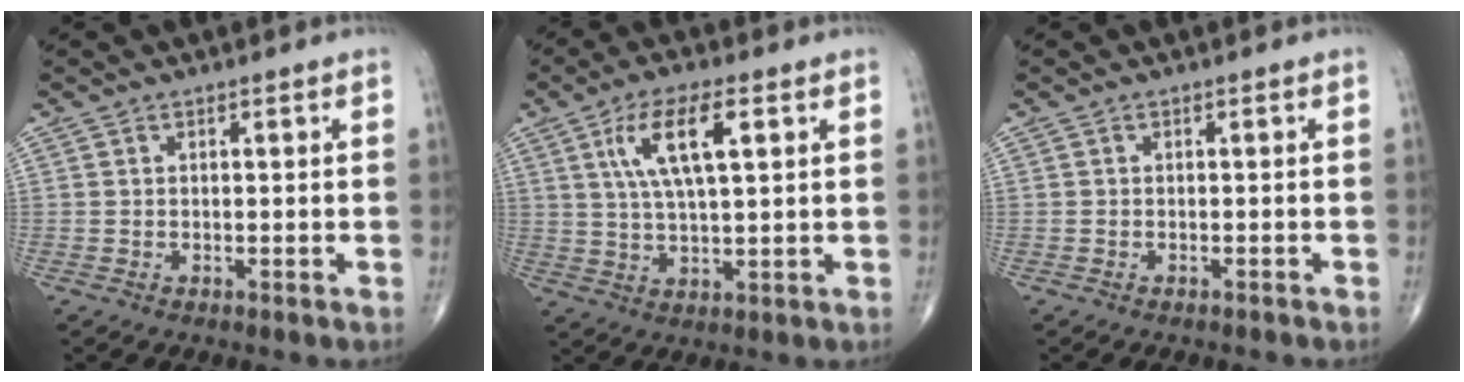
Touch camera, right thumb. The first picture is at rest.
{"total": 10.3, "force": [3.5, 3.3, 9.1], "torque": [-0.170, -0.002, 0.068]}
{"total": 1.5, "force": [-1.3, 0.4, 0.5], "torque": [-0.013, 0.007, -0.016]}